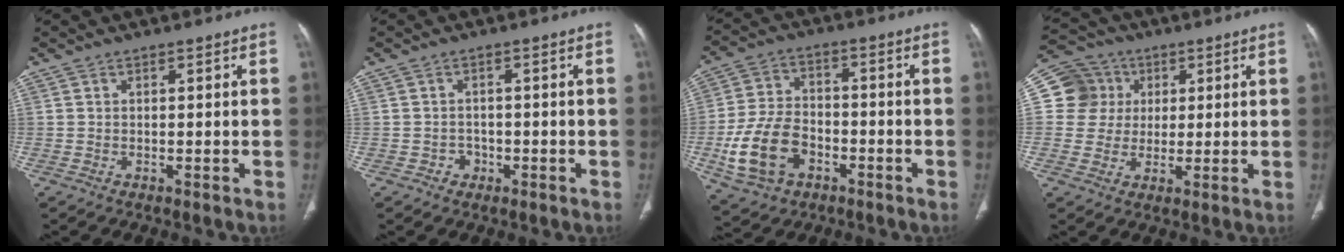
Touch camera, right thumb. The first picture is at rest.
{"total": 2.0, "force": [-1.0, 1.7, 0.3], "torque": [0.005, 0.009, -0.017]}
{"total": 13.2, "force": [-4.7, 9.2, 8.3], "torque": [-0.157, 0.023, -0.081]}
{"total": 9.3, "force": [1.8, 9.0, 1.3], "torque": [0.009, 0.011, 0.027]}